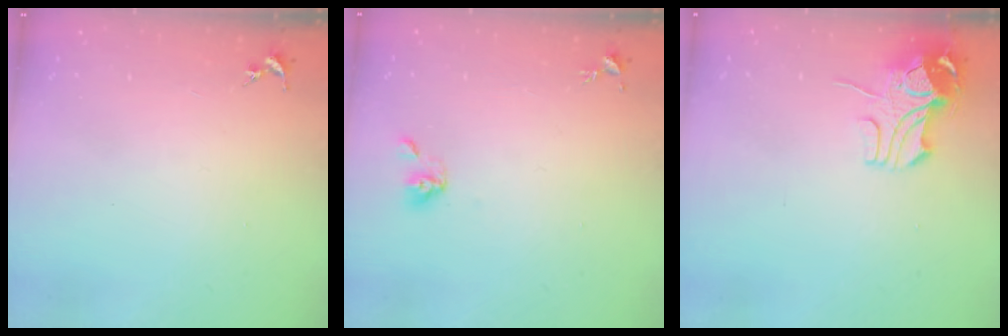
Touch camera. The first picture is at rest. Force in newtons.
{"total": 5.2, "press": 4.8, "slide": 1.8}
{"total": 12.4, "press": 12.3, "slide": 1.3}